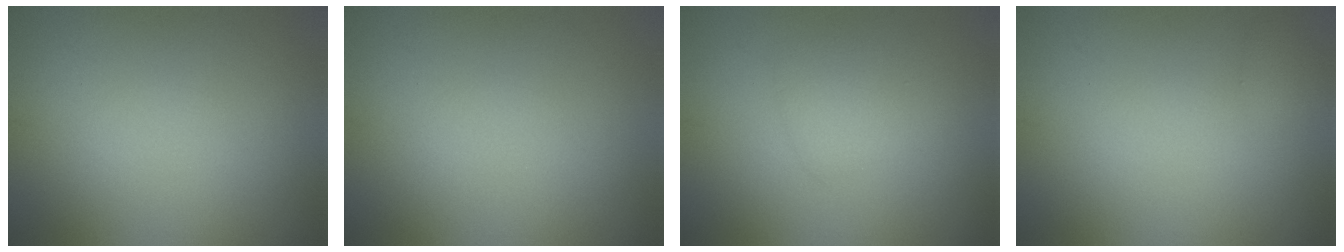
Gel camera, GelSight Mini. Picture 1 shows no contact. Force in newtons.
{"total": 0.0}
{"total": 2.0, "press": 2.0, "slide": 0.2}
{"total": 0.7, "press": 0.7, "slide": 0.0}